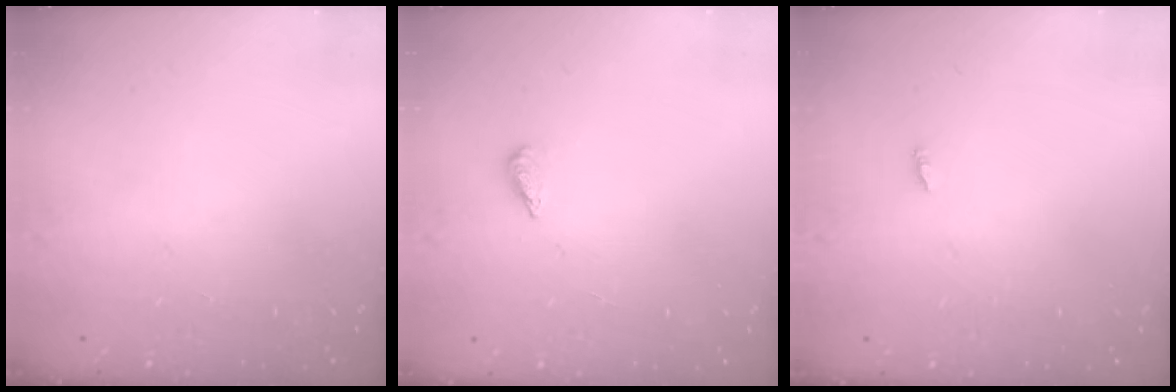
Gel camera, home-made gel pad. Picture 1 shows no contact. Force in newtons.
{"total": 2.1, "press": 1.9, "slide": 0.8}
{"total": 1.8, "press": 1.8, "slide": 0.2}